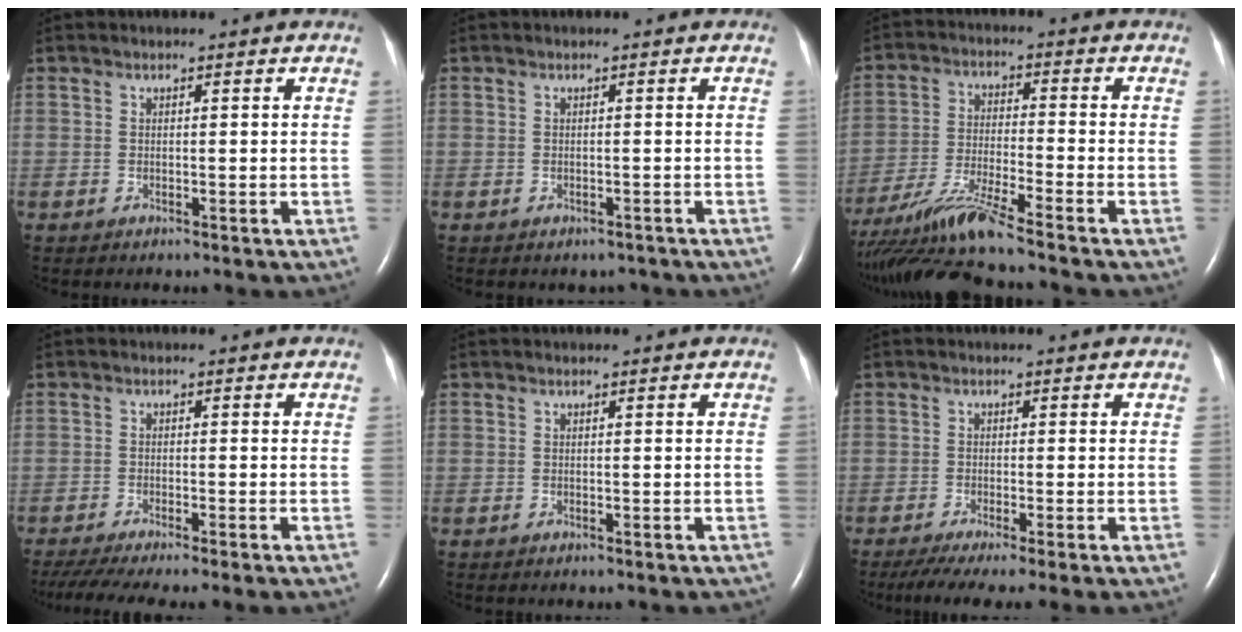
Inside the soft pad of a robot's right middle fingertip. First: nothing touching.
{"total": 1.6, "force": [-1.3, 0.9, 0.1], "torque": [-0.001, 0.001, -0.018]}
{"total": 11.5, "force": [-9.9, -2.1, 5.6], "torque": [-0.108, -0.025, -0.181]}
{"total": 8.4, "force": [-6.8, 0.0, 4.9], "torque": [-0.075, -0.016, -0.108]}
{"total": 1.3, "force": [-1.0, 0.5, 0.6], "torque": [-0.004, -0.002, -0.010]}
{"total": 7.4, "force": [-5.5, -0.1, 4.9], "torque": [-0.076, -0.020, -0.090]}